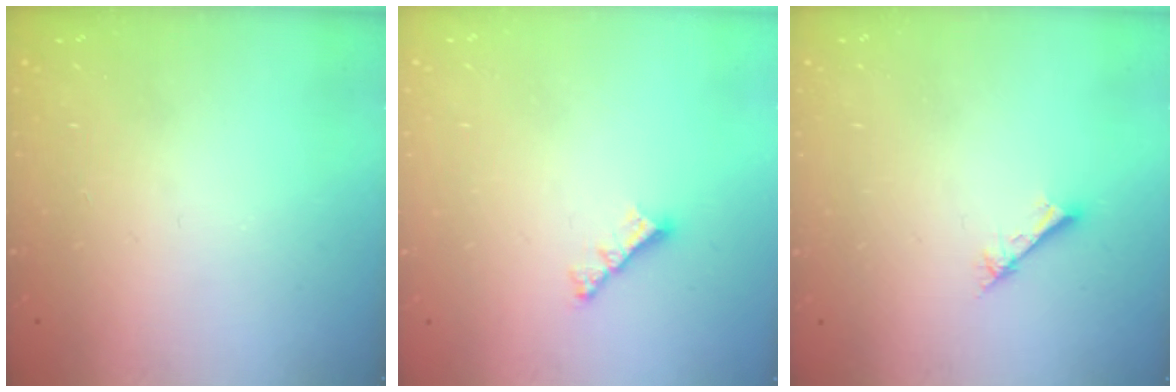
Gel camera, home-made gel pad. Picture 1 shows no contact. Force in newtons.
{"total": 3.8, "press": 3.8, "slide": 0.2}
{"total": 1.5, "press": 1.5, "slide": 0.1}